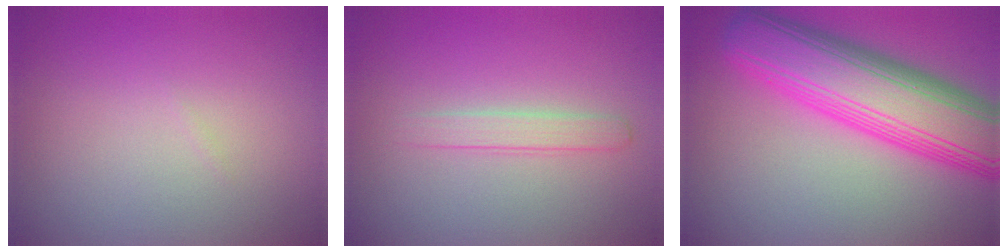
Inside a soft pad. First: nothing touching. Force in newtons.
{"total": 1.6, "press": 1.6, "slide": 0.0}
{"total": 10.8, "press": 10.8, "slide": 0.4}